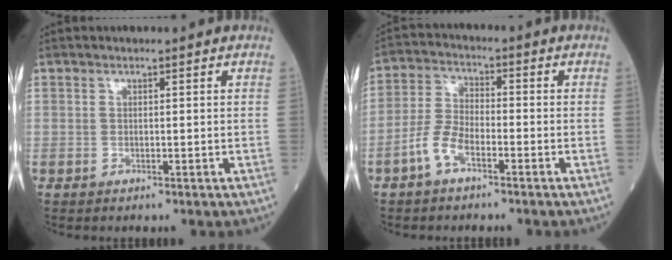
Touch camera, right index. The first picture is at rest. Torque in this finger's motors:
{"motor_torque": [0.15, -0.16, 0.43, 0.10]}